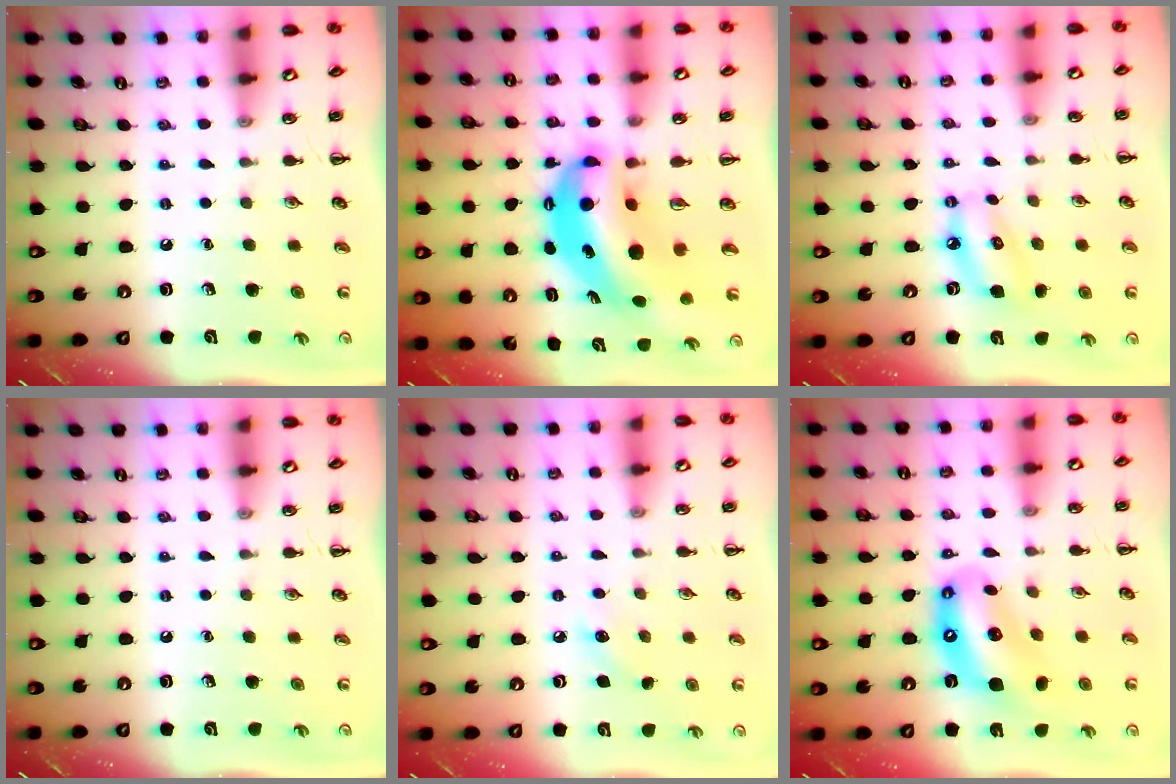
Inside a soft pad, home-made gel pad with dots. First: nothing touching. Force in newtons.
{"total": 11.8, "press": 11.5, "slide": 2.6}
{"total": 9.0, "press": 8.7, "slide": 2.3}
{"total": 0.0}
{"total": 5.8, "press": 5.6, "slide": 1.4}
{"total": 12.4, "press": 12.0, "slide": 3.3}